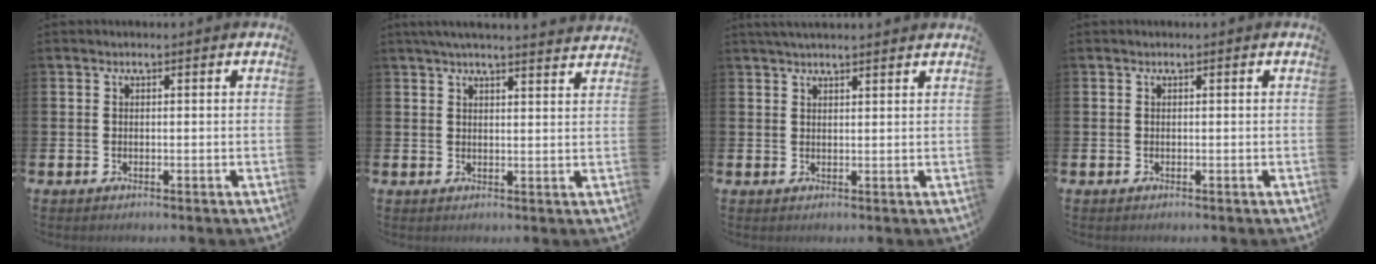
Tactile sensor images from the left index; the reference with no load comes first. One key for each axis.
{"total": 4.1, "fx": 3.9, "fy": -0.2, "fz": 1.3, "tx": -0.025, "ty": -0.017, "tz": 0.068}
{"total": 2.5, "fx": 2.4, "fy": 0.1, "fz": 0.8, "tx": -0.011, "ty": -0.006, "tz": 0.043}
{"total": 0.0}